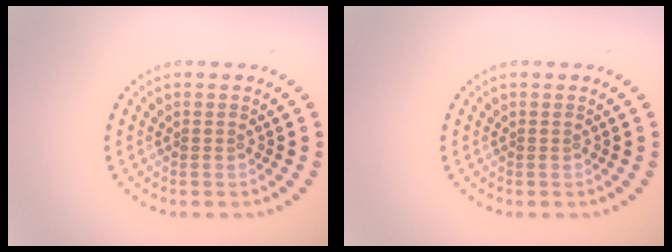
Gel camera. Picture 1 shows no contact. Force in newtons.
{"total": 0.0}